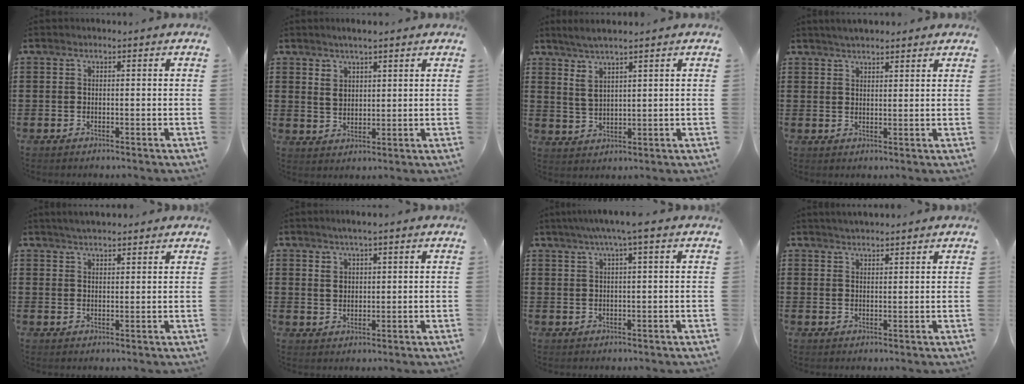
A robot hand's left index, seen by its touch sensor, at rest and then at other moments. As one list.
[{"total": 3.4, "force": [2.3, 1.8, 1.7], "torque": [-0.041, 0.009, 0.043]}, {"total": 3.8, "force": [2.5, 0.8, 2.8], "torque": [-0.059, 0.003, 0.044]}, {"total": 2.8, "force": [2.6, 0.3, 0.8], "torque": [-0.021, 0.001, 0.049]}, {"total": 2.9, "force": [2.8, 0.2, 0.7], "torque": [-0.020, -0.001, 0.053]}, {"total": 2.7, "force": [1.7, 1.5, 1.5], "torque": [-0.035, 0.007, 0.031]}, {"total": 3.4, "force": [1.9, -0.2, 2.8], "torque": [-0.058, 0.003, 0.033]}, {"total": 2.4, "force": [2.4, 0.0, 0.3], "torque": [-0.010, -0.002, 0.046]}]